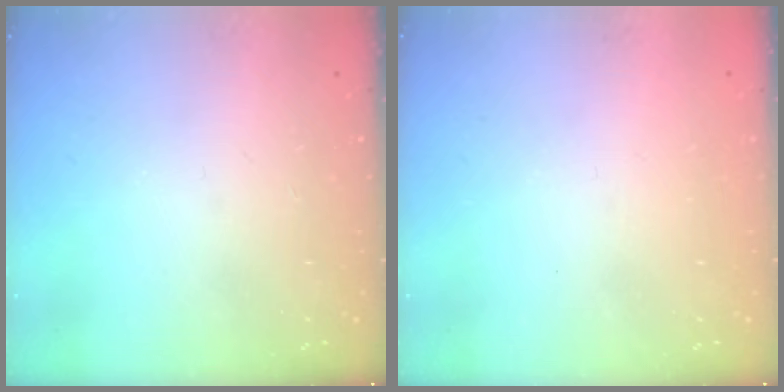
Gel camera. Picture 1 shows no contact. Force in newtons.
{"total": 0.9, "press": 0.8, "slide": 0.3}